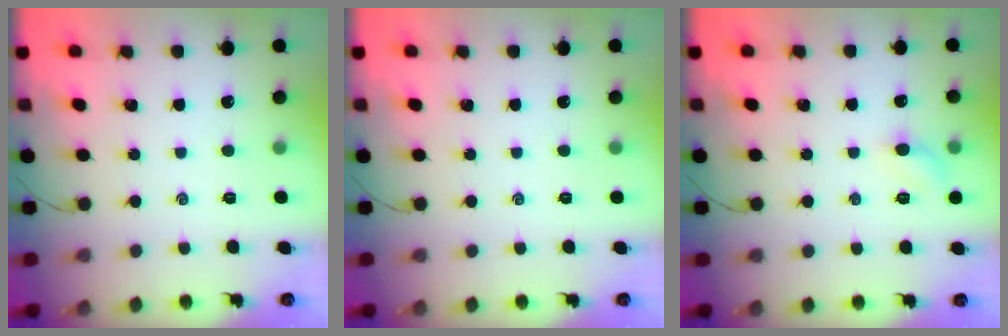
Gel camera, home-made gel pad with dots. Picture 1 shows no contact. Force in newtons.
{"total": 0.0}
{"total": 4.9, "press": 4.6, "slide": 1.7}